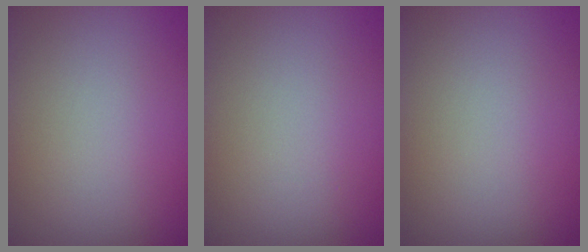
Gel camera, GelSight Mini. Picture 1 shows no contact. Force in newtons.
{"total": 0.0}
{"total": 0.0}